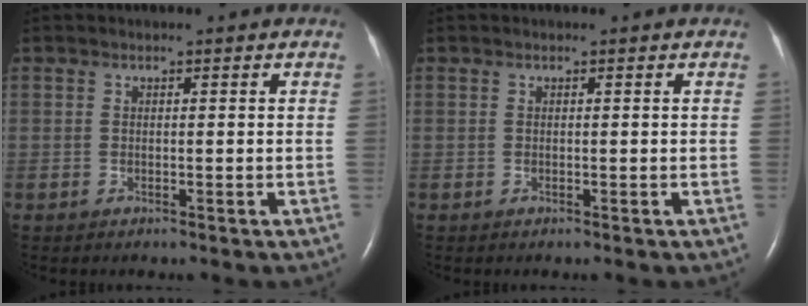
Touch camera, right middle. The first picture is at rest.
{"total": 0.0}